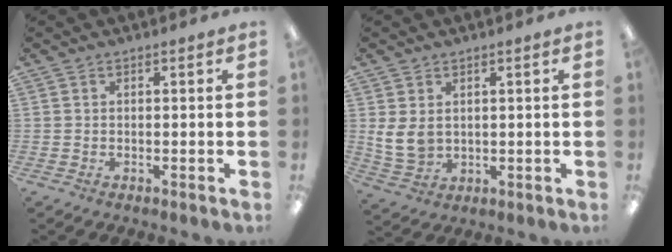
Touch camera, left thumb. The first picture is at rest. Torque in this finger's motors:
{"motor_torque": [-0.14, 0.28, 0.20, -0.25, 0.02]}